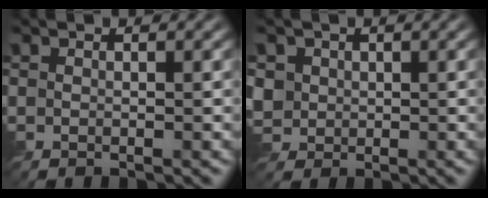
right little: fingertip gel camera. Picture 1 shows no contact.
{"total": 2.9, "force": [0.6, 2.7, 0.9], "torque": [-0.037, -0.002, 0.022]}